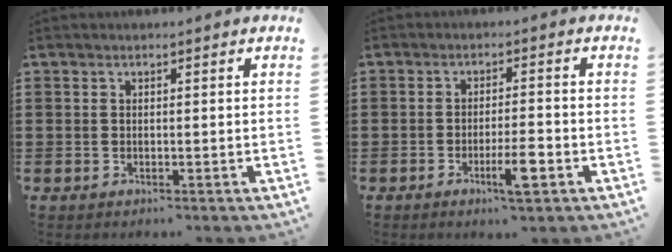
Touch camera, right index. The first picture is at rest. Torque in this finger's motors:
{"motor_torque": [0.96, -0.12, 0.21, 0.07]}